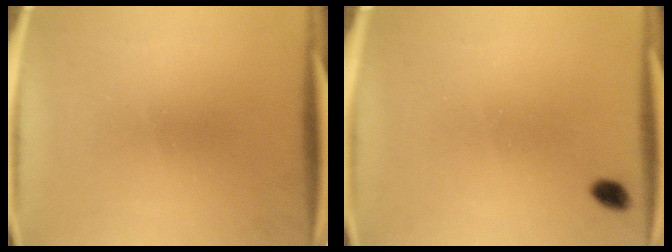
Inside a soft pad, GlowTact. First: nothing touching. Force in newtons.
{"total": 2.0}